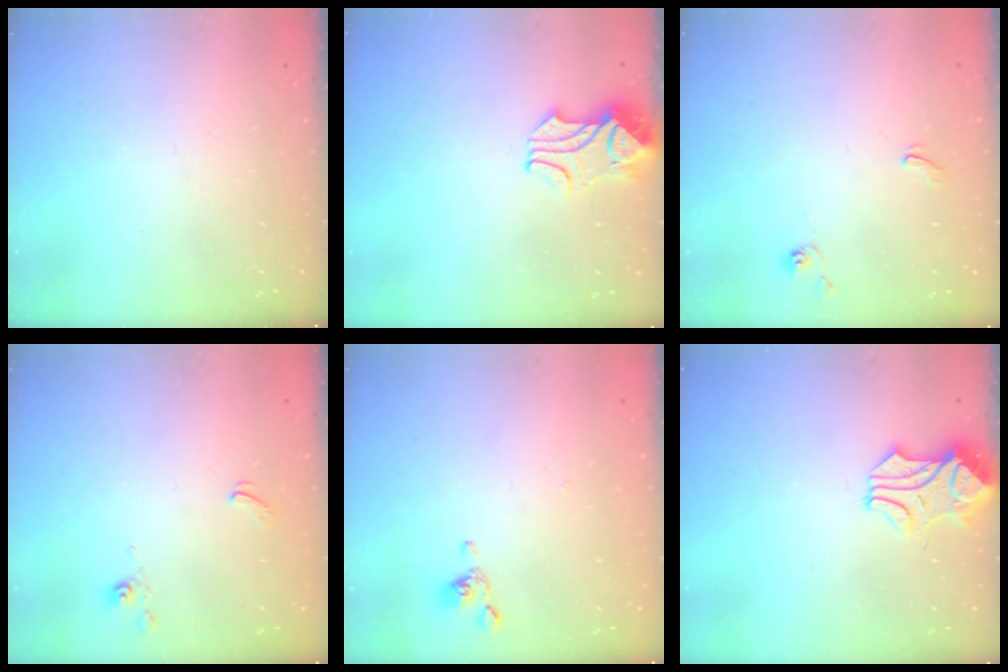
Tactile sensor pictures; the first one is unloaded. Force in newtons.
{"total": 2.4, "press": 2.2, "slide": 1.0}
{"total": 2.6, "press": 2.6, "slide": 0.5}
{"total": 2.4, "press": 2.3, "slide": 0.4}
{"total": 2.0, "press": 2.0, "slide": 0.1}
{"total": 0.7, "press": 0.7, "slide": 0.2}